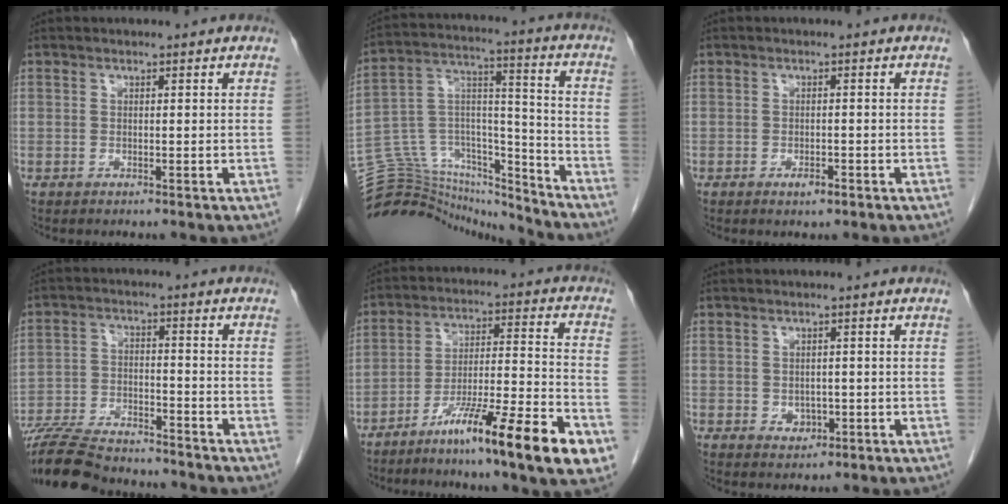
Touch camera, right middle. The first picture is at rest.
{"total": 22.6, "force": [-21.8, 4.3, 4.0], "torque": [-0.098, 0.046, -0.351]}
{"total": 1.6, "force": [-0.9, 0.6, 1.2], "torque": [-0.018, 0.001, -0.011]}
{"total": 15.8, "force": [-14.4, 2.8, 6.1], "torque": [-0.114, -0.014, -0.232]}
{"total": 17.4, "force": [-9.9, 0.3, 14.3], "torque": [-0.210, -0.020, -0.161]}
{"total": 1.6, "force": [-0.4, 1.3, 0.8], "torque": [-0.010, 0.003, 0.001]}